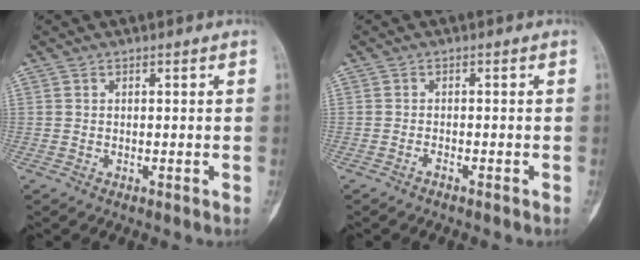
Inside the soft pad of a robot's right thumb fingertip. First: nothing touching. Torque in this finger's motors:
{"motor_torque": [-0.34, 0.05, 0.04, 0.29, 0.03]}